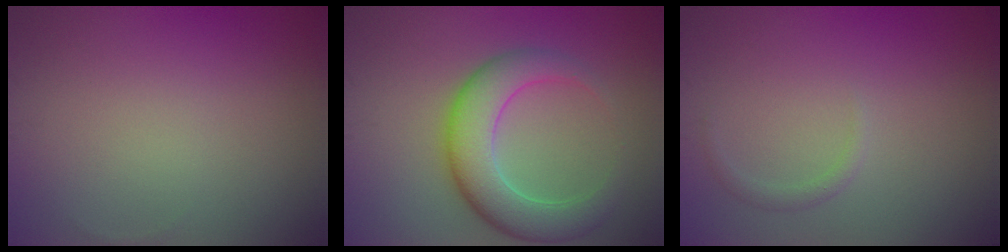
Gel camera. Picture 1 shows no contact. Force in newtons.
{"total": 6.3, "press": 6.3, "slide": 0.2}
{"total": 0.9, "press": 0.9, "slide": 0.0}